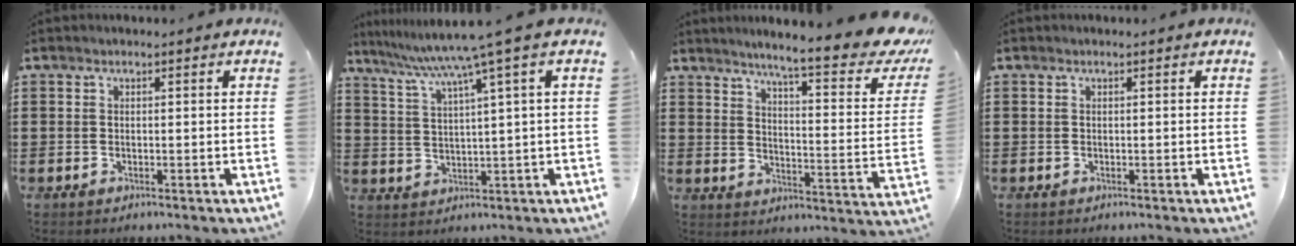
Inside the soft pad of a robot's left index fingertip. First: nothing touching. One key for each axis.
{"total": 7.2, "fx": 4.5, "fy": -1.1, "fz": 5.6, "tx": -0.123, "ty": -0.028, "tz": 0.070}
{"total": 8.4, "fx": 6.7, "fy": 0.0, "fz": 5.2, "tx": -0.093, "ty": -0.054, "tz": 0.101}
{"total": 0.0}